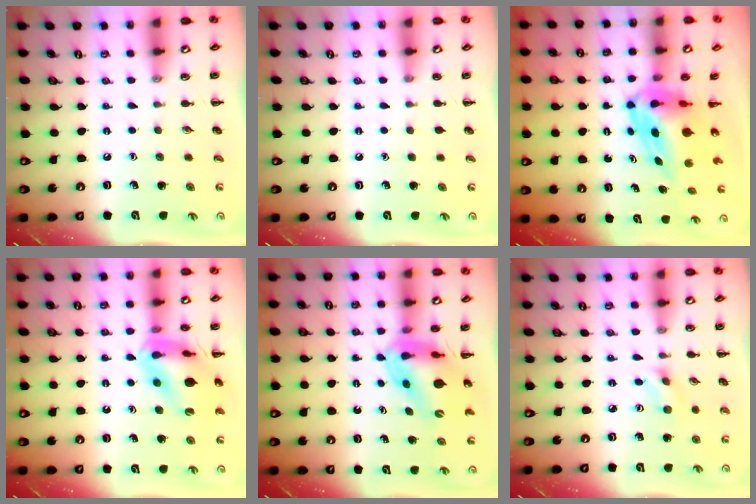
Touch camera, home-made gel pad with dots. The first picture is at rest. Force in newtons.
{"total": 0.0}
{"total": 7.5, "press": 7.2, "slide": 2.4}
{"total": 15.7, "press": 15.5, "slide": 2.3}
{"total": 11.8, "press": 11.2, "slide": 3.6}
{"total": 2.8, "press": 2.6, "slide": 1.0}